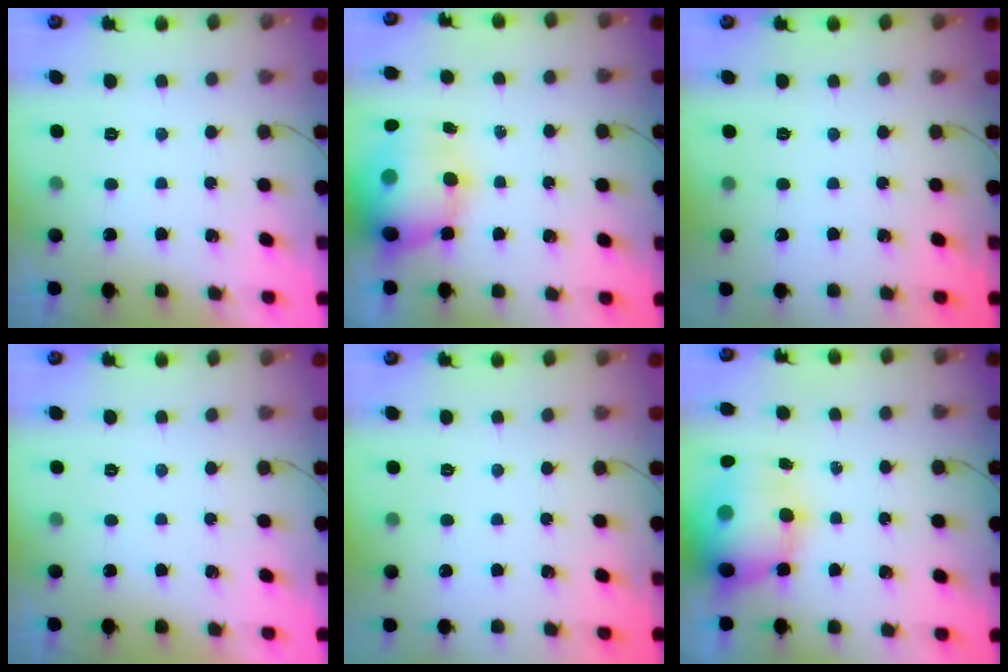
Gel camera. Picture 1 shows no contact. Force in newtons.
{"total": 14.3, "press": 13.9, "slide": 3.7}
{"total": 0.0}
{"total": 0.0}
{"total": 0.0}
{"total": 14.3, "press": 13.9, "slide": 3.7}